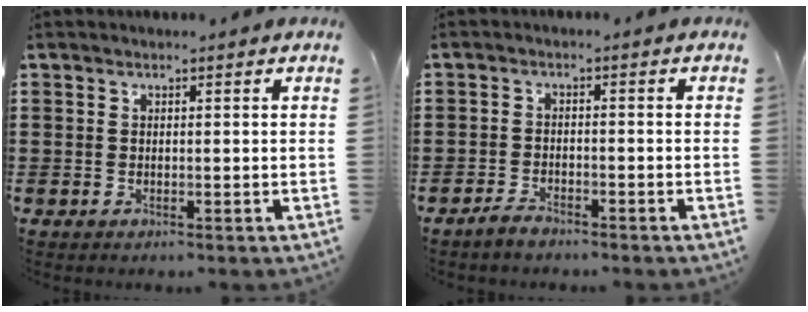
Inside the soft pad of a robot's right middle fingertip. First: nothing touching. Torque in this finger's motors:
{"motor_torque": [1.39, 0.33, 0.15, 0.04]}